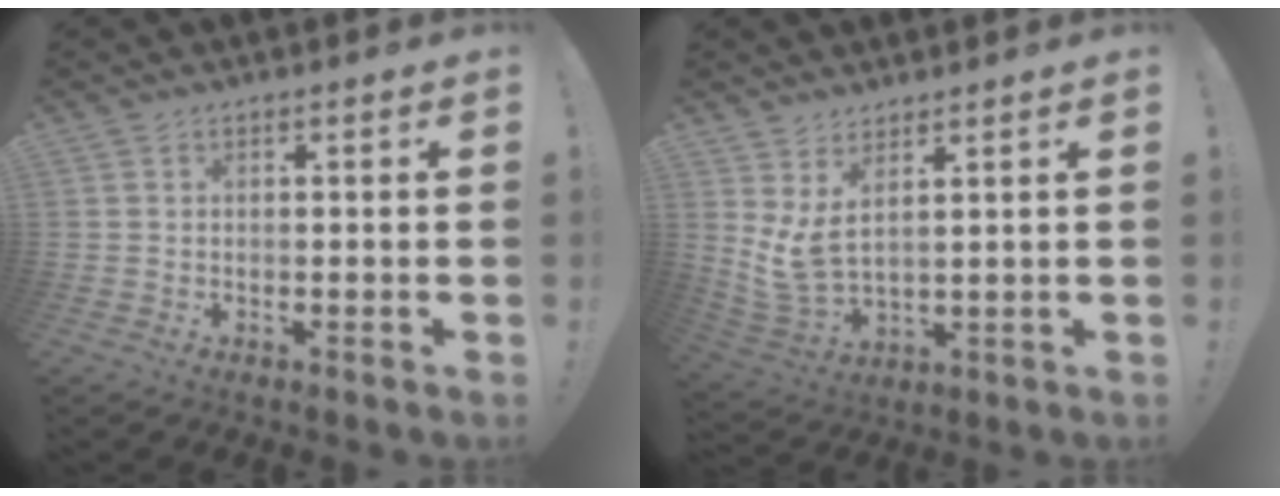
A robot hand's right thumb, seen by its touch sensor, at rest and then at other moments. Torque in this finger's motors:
{"motor_torque": [-0.04, 0.84, 0.87, 0.31, 0.33]}